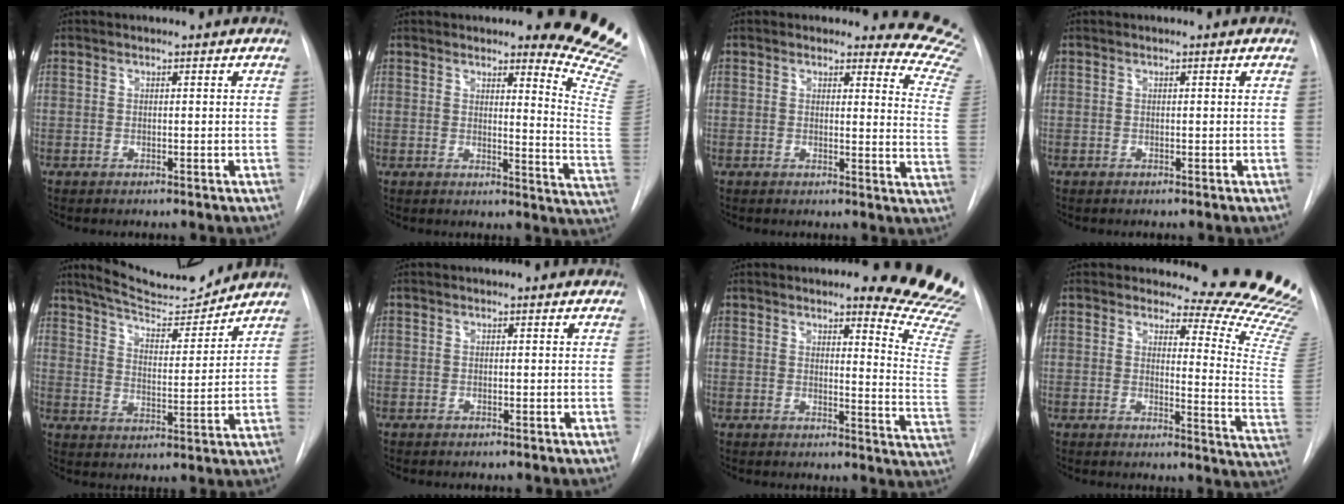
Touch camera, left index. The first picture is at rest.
{"total": 12.7, "force": [11.6, -0.6, 5.3], "torque": [-0.059, -0.131, 0.109]}
{"total": 10.9, "force": [10.8, 1.3, 0.2], "torque": [0.038, -0.127, 0.070]}
{"total": 0.0}
{"total": 11.5, "force": [11.1, 0.9, 2.9], "torque": [-0.049, -0.008, 0.179]}
{"total": 0.6, "force": [0.6, 0.0, 0.3], "torque": [0.001, 0.009, 0.010]}
{"total": 14.7, "force": [13.0, 0.6, 6.8], "torque": [-0.068, -0.118, 0.124]}
{"total": 15.9, "force": [15.5, -0.2, 3.8], "torque": [-0.037, -0.165, 0.157]}